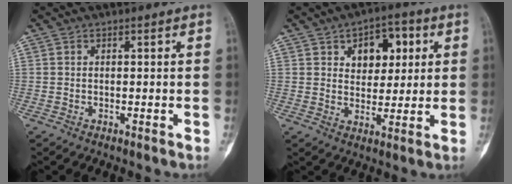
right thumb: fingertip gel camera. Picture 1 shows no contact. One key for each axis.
{"total": 9.4, "fx": 3.3, "fy": 6.2, "fz": 6.3, "tx": -0.046, "ty": -0.007, "tz": 0.046}